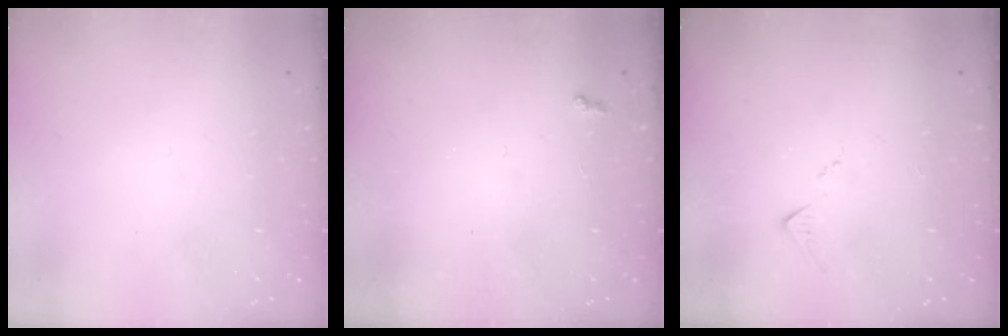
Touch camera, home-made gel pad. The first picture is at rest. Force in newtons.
{"total": 4.2, "press": 4.1, "slide": 0.5}
{"total": 7.1, "press": 7.1, "slide": 0.8}